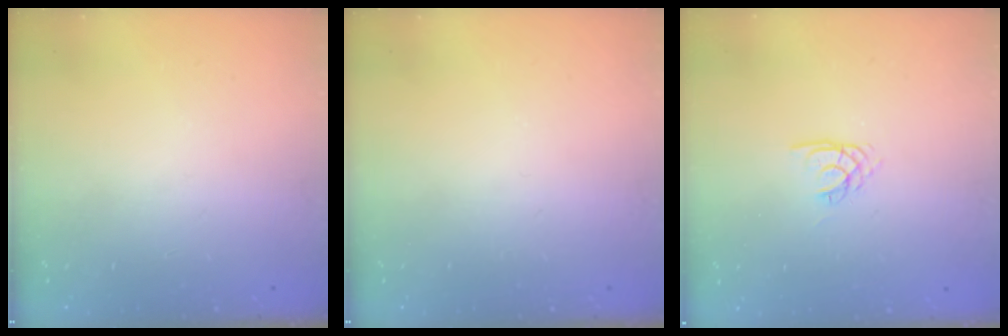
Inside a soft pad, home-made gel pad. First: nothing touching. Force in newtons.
{"total": 0.0}
{"total": 2.2, "press": 2.2, "slide": 0.3}